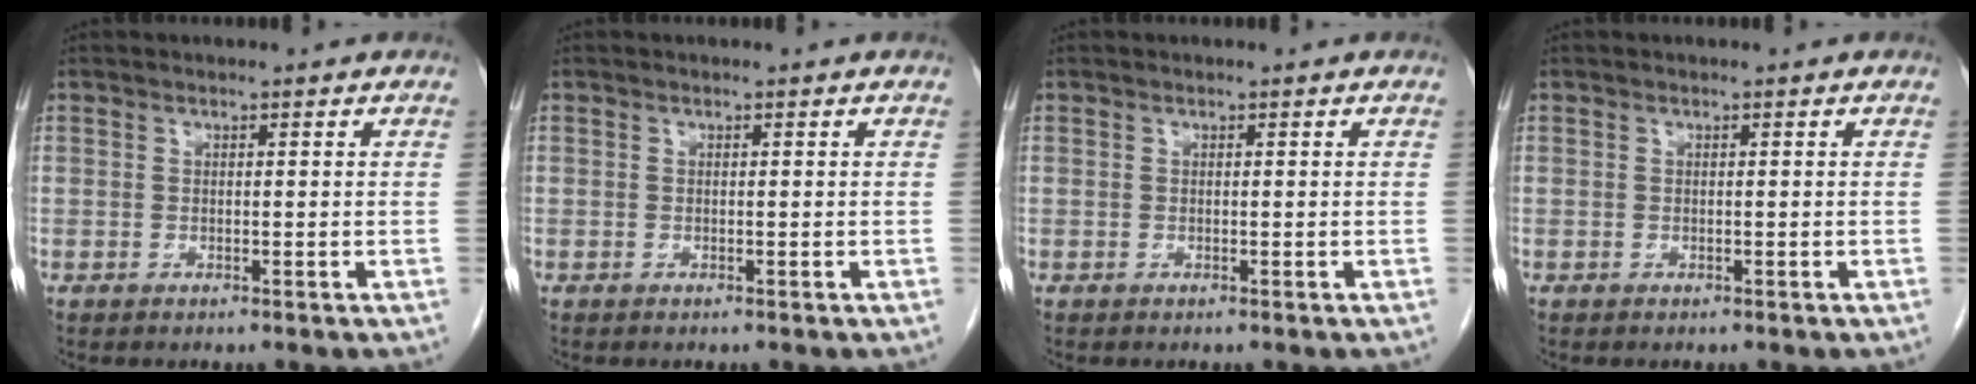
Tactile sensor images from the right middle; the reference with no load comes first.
{"total": 0.0}
{"total": 0.0}
{"total": 0.0}